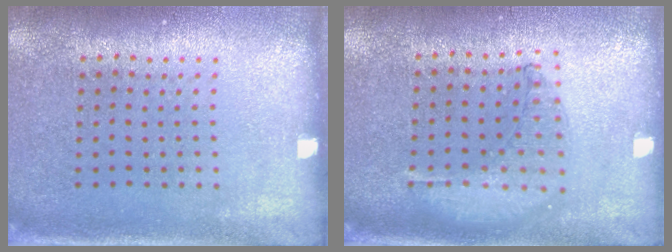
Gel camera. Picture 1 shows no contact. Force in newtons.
{"total": 1.0, "press": 0.9, "slide": 0.3}